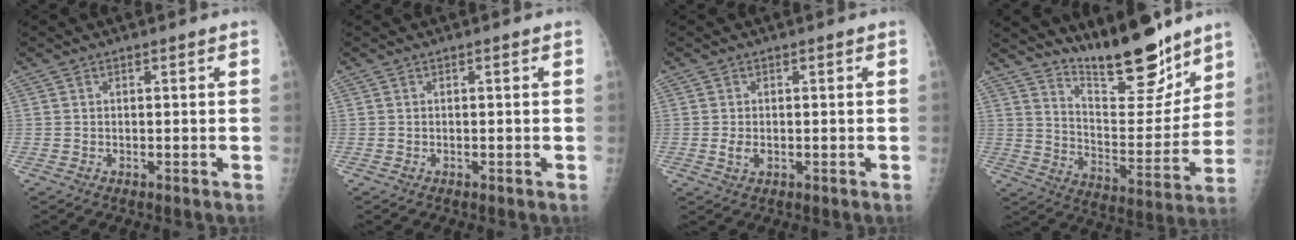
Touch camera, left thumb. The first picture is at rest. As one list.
[{"total": 0.0}, {"total": 2.2, "force": [-0.3, 1.5, 1.6], "torque": [-0.029, -0.002, -0.004]}, {"total": 18.0, "force": [14.6, 5.1, 9.3], "torque": [-0.096, -0.111, 0.240]}]